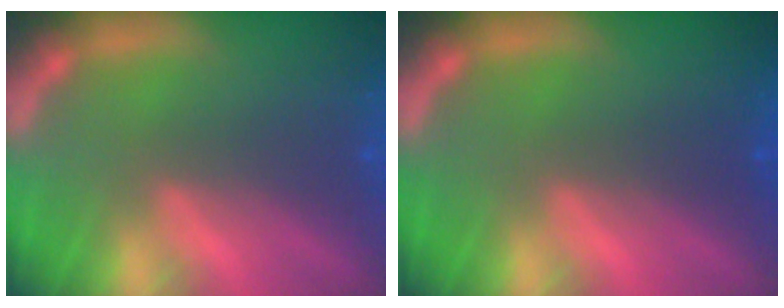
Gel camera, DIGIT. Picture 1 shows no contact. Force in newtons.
{"total": 1.0}